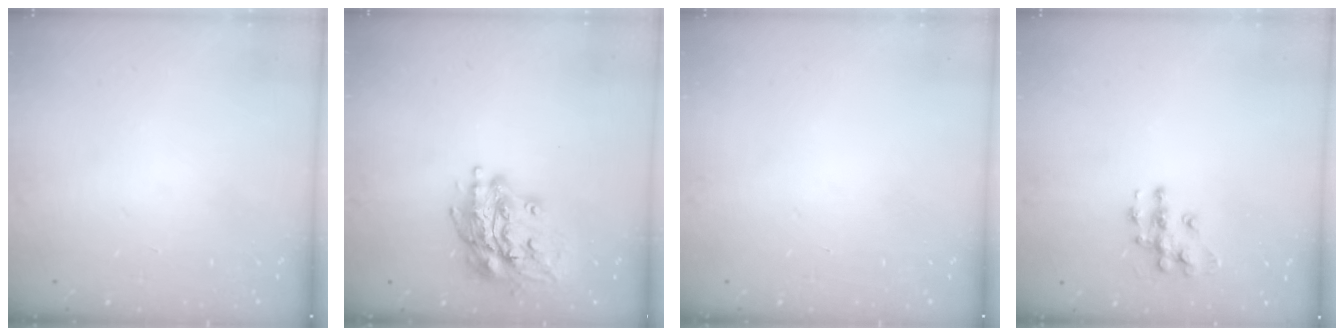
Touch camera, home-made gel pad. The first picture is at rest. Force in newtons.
{"total": 16.0, "press": 16.0, "slide": 1.4}
{"total": 0.0}
{"total": 9.4, "press": 9.4, "slide": 0.5}